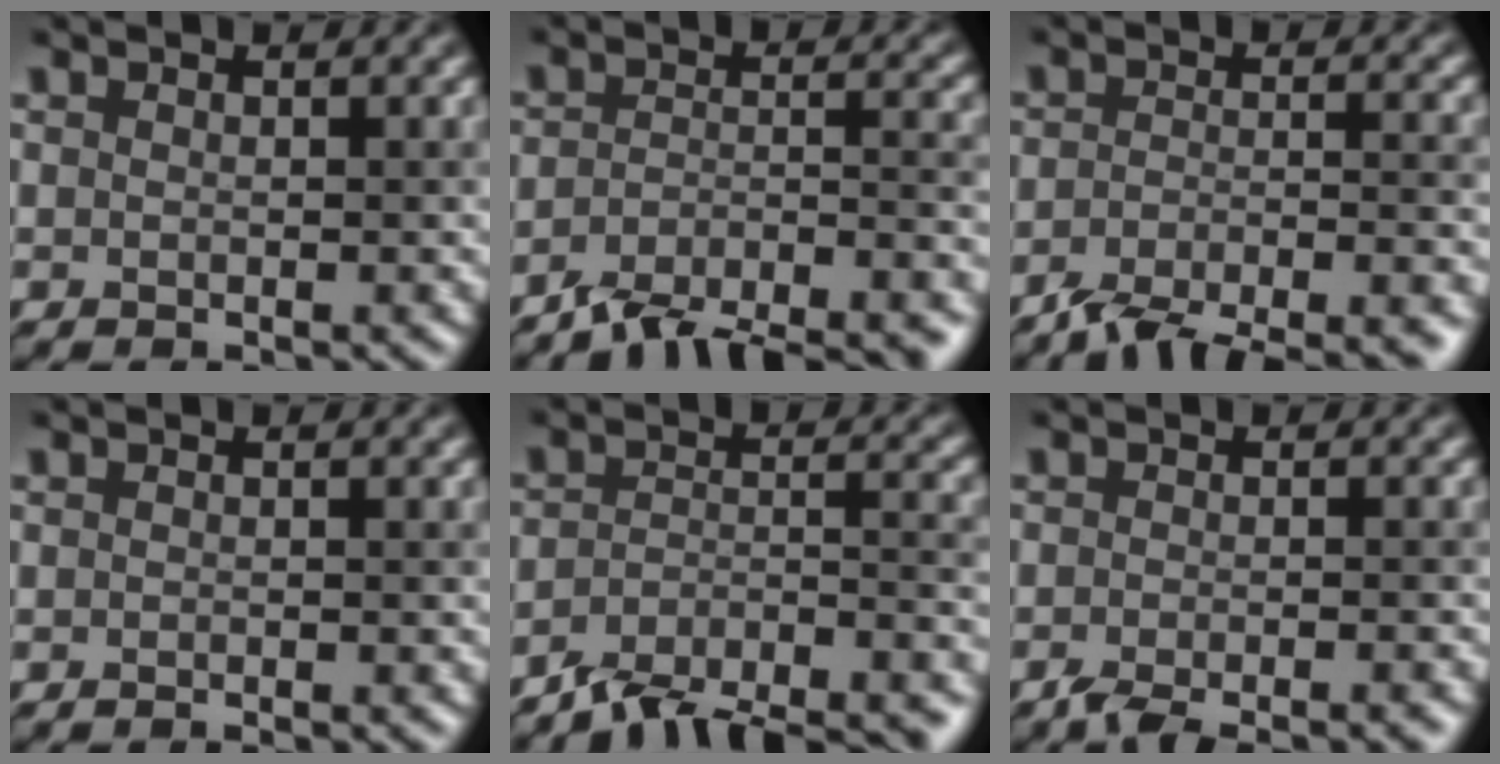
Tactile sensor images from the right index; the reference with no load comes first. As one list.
[{"total": 7.7, "force": [-6.5, 1.9, 3.7], "torque": [-0.060, 0.001, -0.106]}, {"total": 6.4, "force": [-5.3, 1.2, 3.4], "torque": [-0.061, -0.002, -0.089]}, {"total": 0.7, "force": [-0.6, -0.1, 0.2], "torque": [-0.002, 0.002, -0.010]}, {"total": 8.6, "force": [-7.4, 2.3, 3.6], "torque": [-0.056, -0.002, -0.119]}, {"total": 3.5, "force": [-2.8, 0.4, 2.1], "torque": [-0.032, -0.001, -0.051]}]